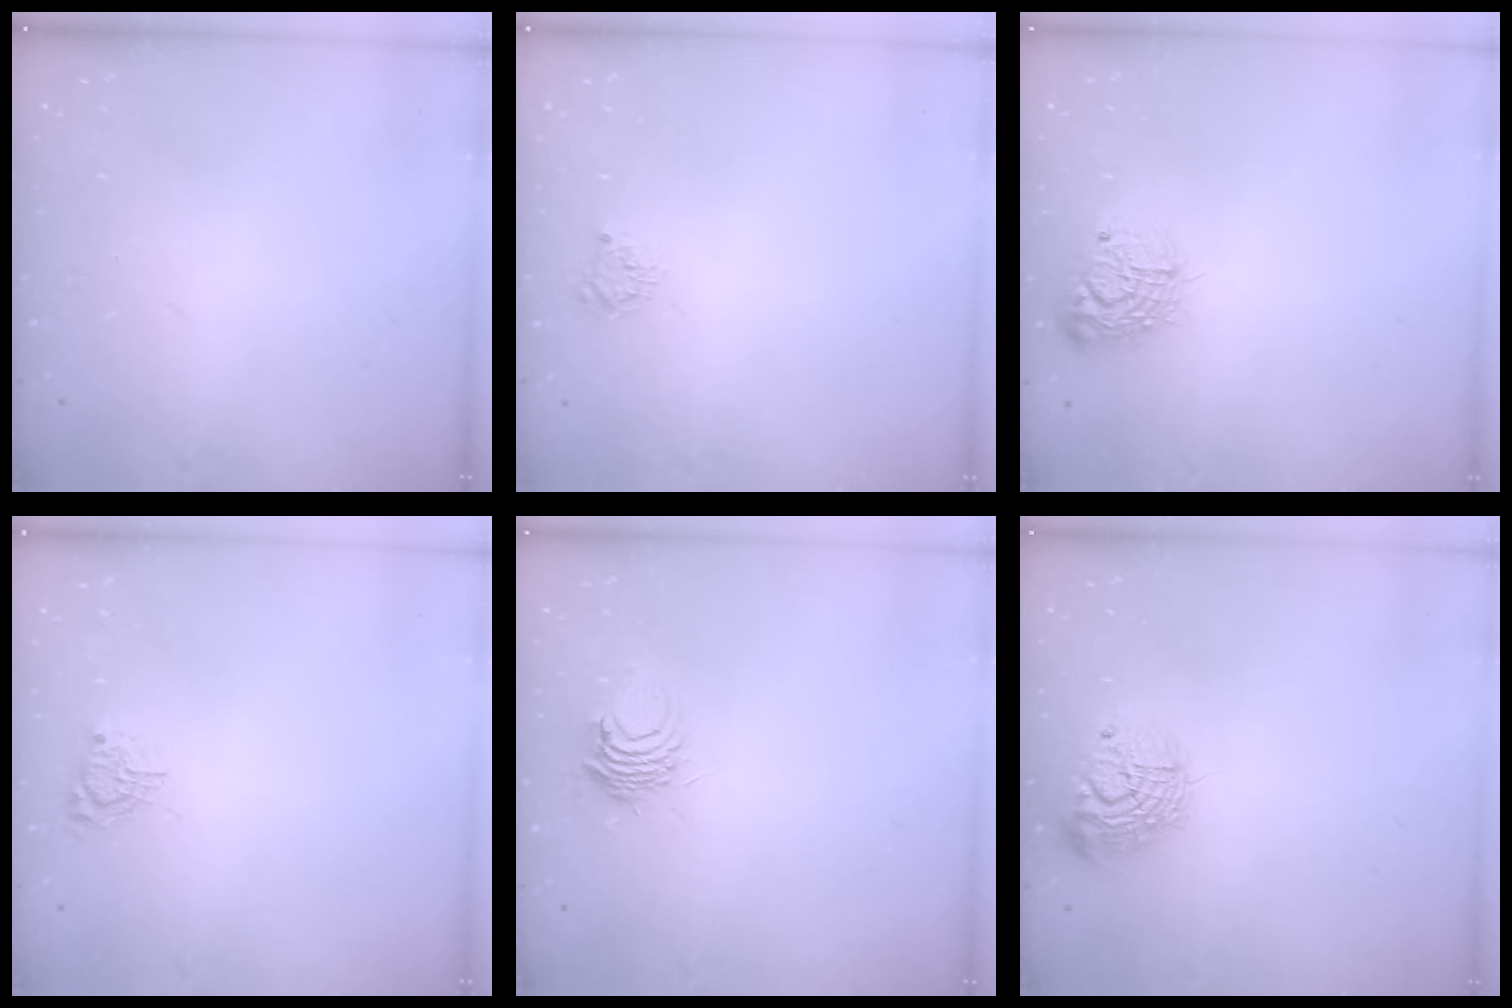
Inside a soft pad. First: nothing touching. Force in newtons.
{"total": 3.8, "press": 3.8, "slide": 0.5}
{"total": 13.1, "press": 13.1, "slide": 0.8}
{"total": 4.2, "press": 4.2, "slide": 0.4}
{"total": 6.8, "press": 6.7, "slide": 0.7}
{"total": 12.7, "press": 12.7, "slide": 1.0}